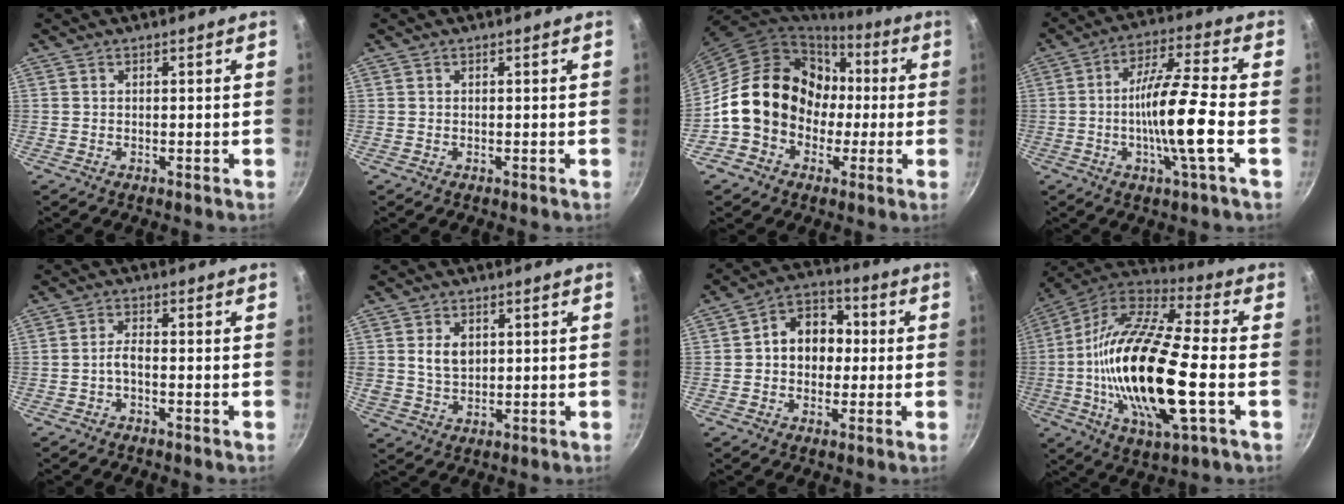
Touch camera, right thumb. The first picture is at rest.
{"total": 0.0}
{"total": 18.3, "force": [-1.1, 15.4, 9.9], "torque": [-0.120, 0.052, -0.016]}
{"total": 13.1, "force": [-2.8, 1.1, 12.8], "torque": [-0.225, 0.024, -0.059]}
{"total": 2.3, "force": [-1.2, 0.7, 1.8], "torque": [-0.038, 0.016, -0.027]}
{"total": 5.3, "force": [1.4, 3.8, 3.4], "torque": [-0.045, -0.010, 0.030]}
{"total": 10.4, "force": [0.4, 8.2, 6.4], "torque": [-0.049, 0.027, -0.011]}
{"total": 26.3, "force": [-3.5, 8.7, 24.6], "torque": [-0.480, 0.015, -0.081]}